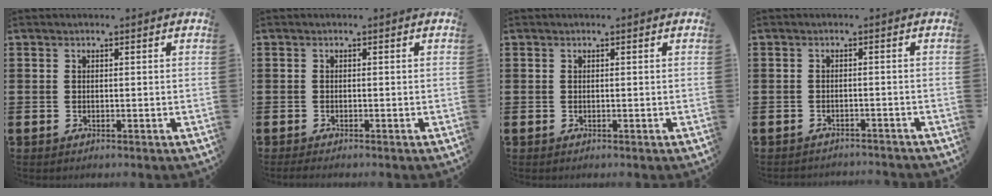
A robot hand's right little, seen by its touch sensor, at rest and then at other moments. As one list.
[{"total": 0.0}, {"total": 0.0}, {"total": 1.3, "force": [-1.3, 0.0, -0.1], "torque": [-0.003, 0.003, -0.027]}]